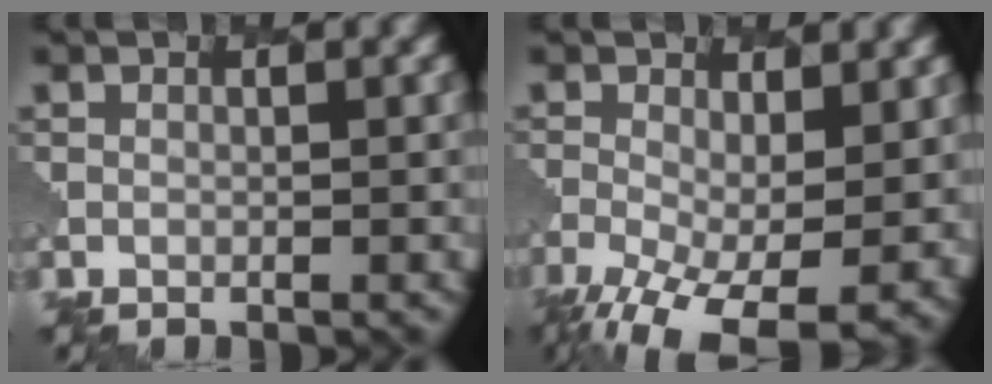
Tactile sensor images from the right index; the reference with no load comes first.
{"total": 9.0, "force": [-3.2, 4.1, 7.3], "torque": [-0.147, -0.036, -0.050]}